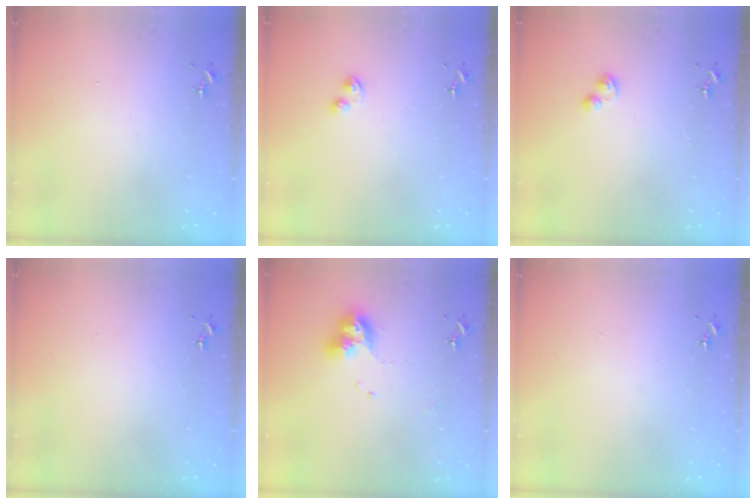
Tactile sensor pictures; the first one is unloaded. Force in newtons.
{"total": 5.6, "press": 5.6, "slide": 0.5}
{"total": 3.7, "press": 3.6, "slide": 0.5}
{"total": 0.0}
{"total": 10.6, "press": 10.5, "slide": 1.1}
{"total": 0.0}